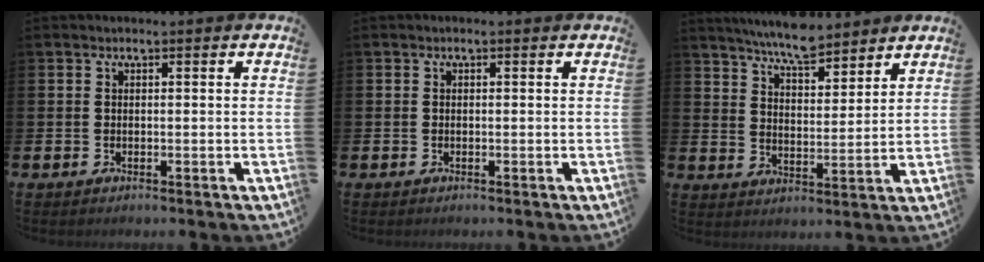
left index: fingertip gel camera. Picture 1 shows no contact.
{"total": 0.0}
{"total": 7.2, "force": [6.8, 1.3, 1.9], "torque": [-0.058, -0.028, 0.125]}